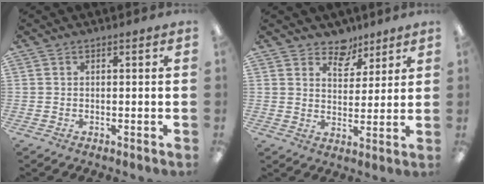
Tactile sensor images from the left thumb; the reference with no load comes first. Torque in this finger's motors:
{"motor_torque": [0.00, -0.01, -0.48, 0.12, 0.04]}